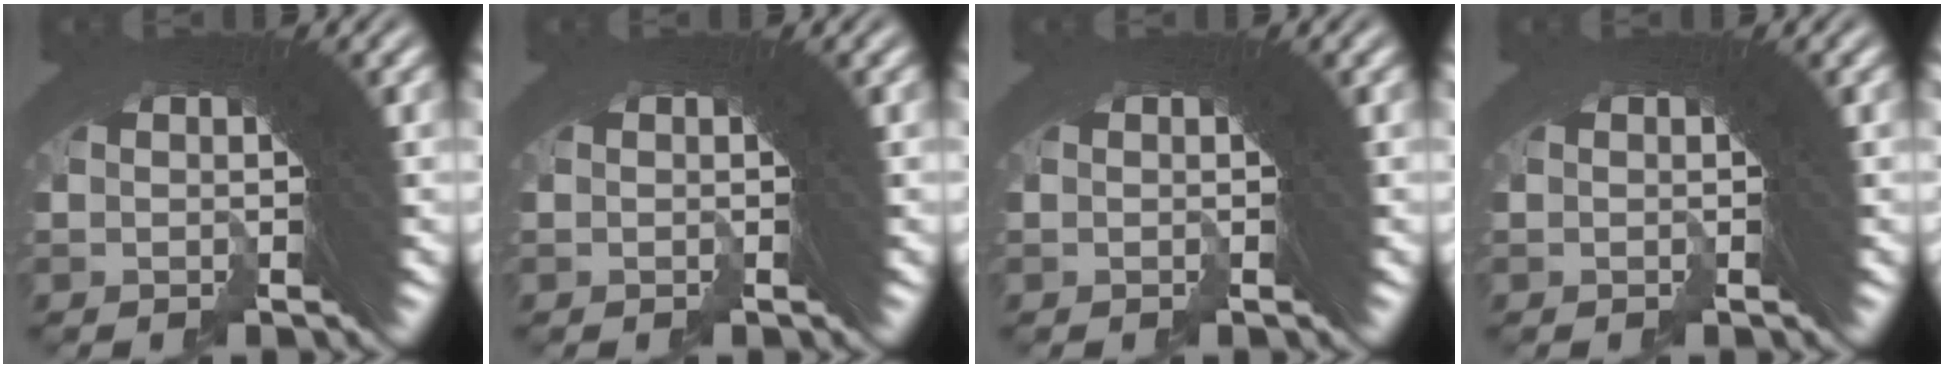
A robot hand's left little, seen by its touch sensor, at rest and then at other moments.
{"total": 0.0}
{"total": 0.0}
{"total": 0.0}